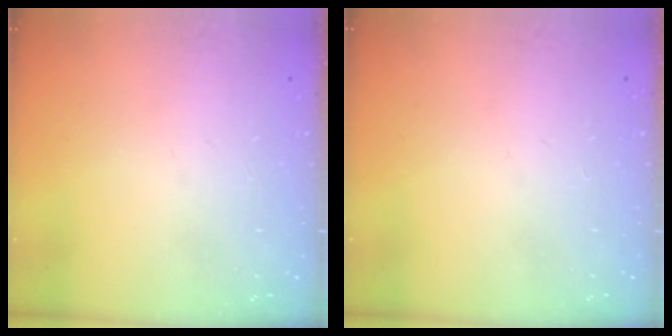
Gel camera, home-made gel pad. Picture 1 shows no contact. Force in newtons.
{"total": 0.0}